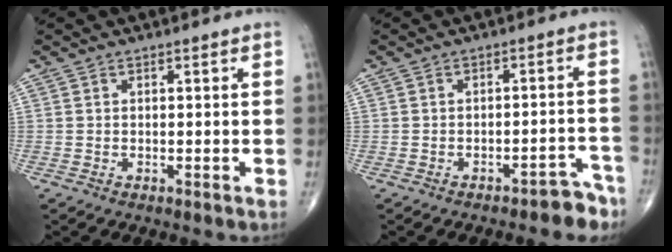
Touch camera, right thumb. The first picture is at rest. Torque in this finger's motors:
{"motor_torque": [1.16, 0.59, -0.02, -0.11, 0.14]}